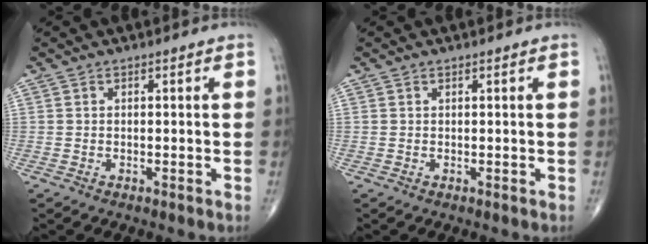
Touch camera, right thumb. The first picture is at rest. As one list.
[{"total": 0.0}]